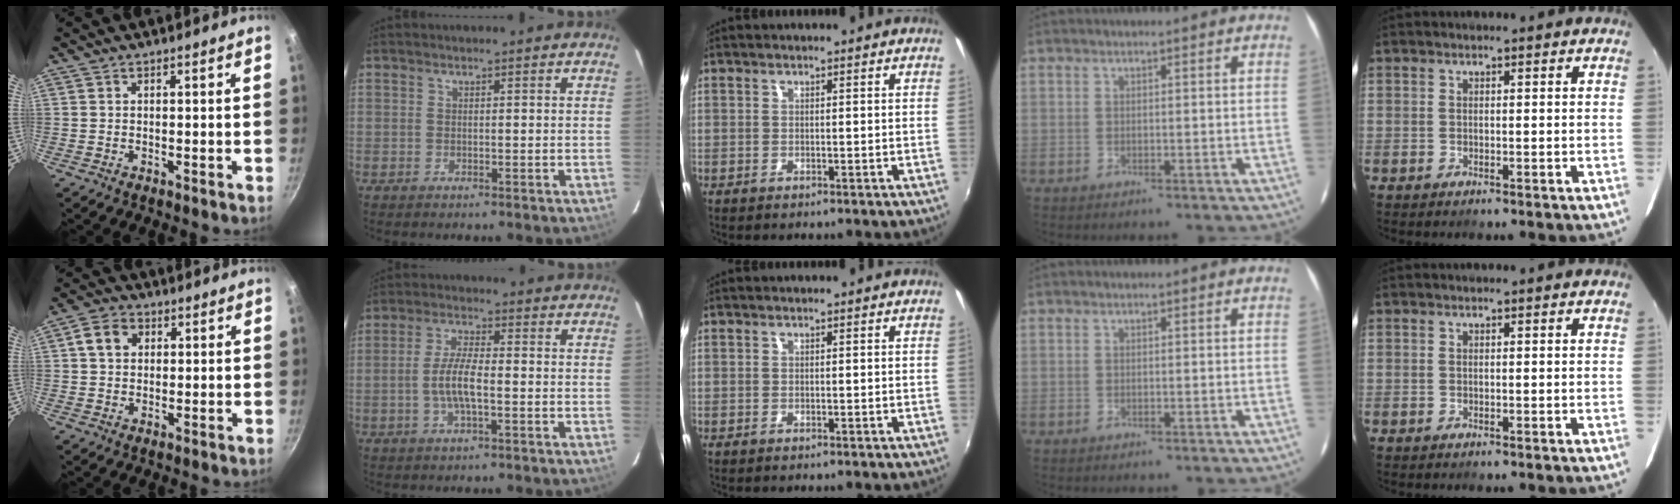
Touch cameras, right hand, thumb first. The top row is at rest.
{"thumb": {"total": 5.5, "force": [1.3, 4.3, 3.0], "torque": [-0.039, 0.009, 0.015]}, "index": {"total": 6.6, "force": [-1.4, 1.8, 6.1], "torque": [-0.125, 0.004, -0.028]}}